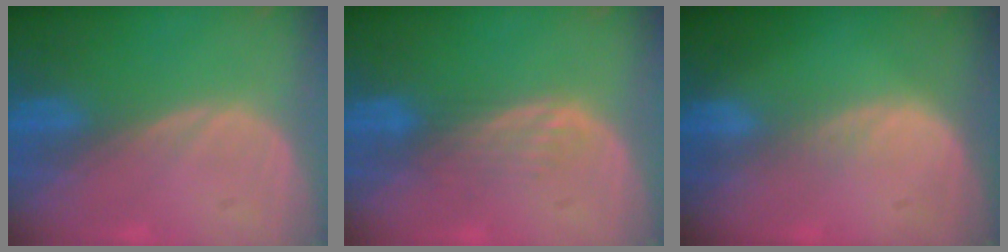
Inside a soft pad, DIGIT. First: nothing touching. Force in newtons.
{"total": 3.3, "press": 2.8, "slide": 1.8}
{"total": 1.3, "press": 1.3, "slide": 0.1}